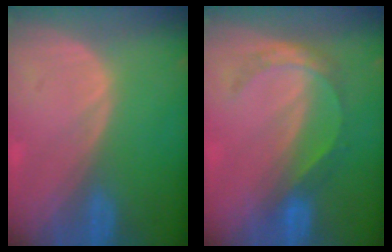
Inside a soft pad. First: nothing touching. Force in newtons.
{"total": 5.2, "press": 4.6, "slide": 2.5}